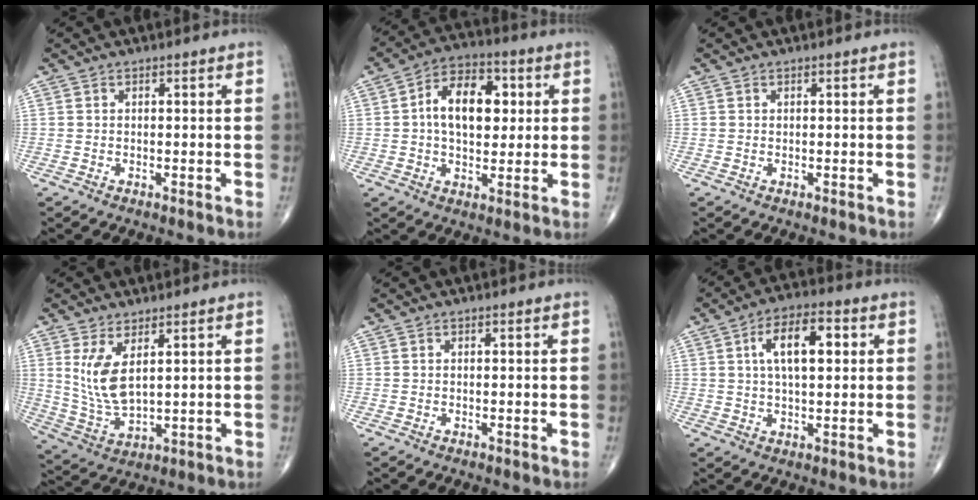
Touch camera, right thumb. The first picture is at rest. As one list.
[{"total": 12.7, "force": [1.9, 7.7, 9.9], "torque": [-0.134, 0.012, 0.023]}, {"total": 0.0}, {"total": 8.5, "force": [2.8, 3.6, 7.1], "torque": [-0.143, -0.025, 0.070]}, {"total": 0.0}, {"total": 10.3, "force": [2.5, 4.8, 8.8], "torque": [-0.136, 0.011, 0.036]}]